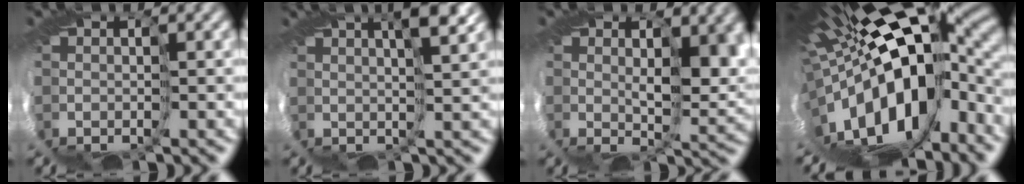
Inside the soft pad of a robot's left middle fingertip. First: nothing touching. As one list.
[{"total": 4.0, "force": [3.3, -1.3, 1.8], "torque": [-0.023, 0.014, 0.042]}, {"total": 6.1, "force": [2.4, 2.9, 4.8], "torque": [-0.097, -0.019, 0.051]}, {"total": 13.8, "force": [-0.4, 5.9, 12.5], "torque": [-0.244, -0.038, -0.004]}]